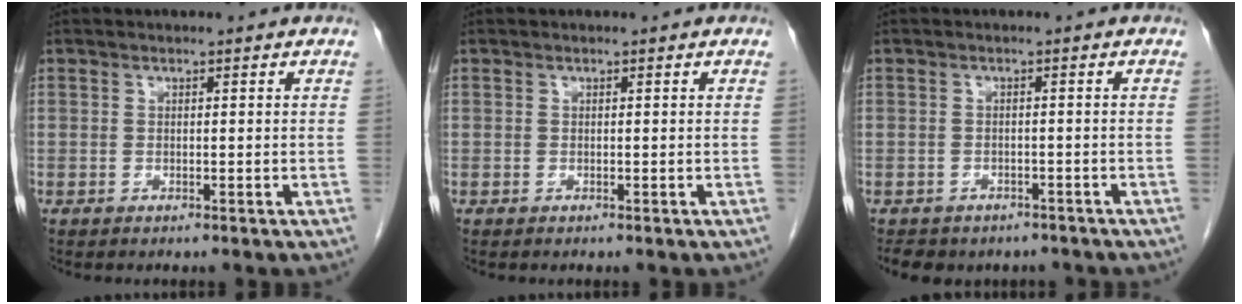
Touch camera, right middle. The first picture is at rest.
{"total": 0.0}
{"total": 7.1, "force": [-5.7, 3.8, 1.9], "torque": [-0.026, 0.007, -0.069]}